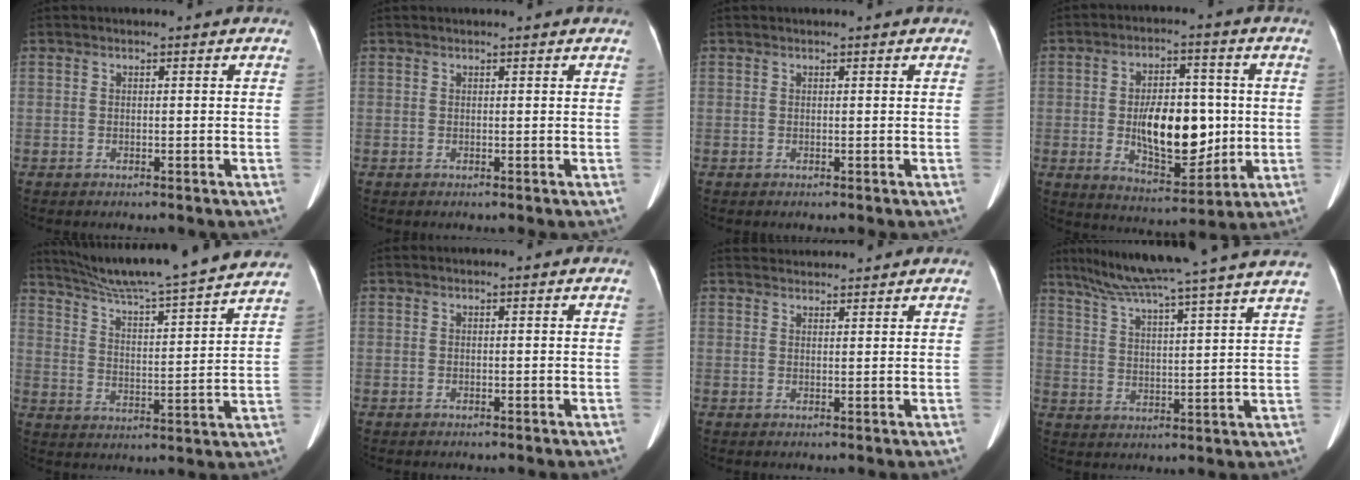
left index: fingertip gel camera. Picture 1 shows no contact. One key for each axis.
{"total": 2.9, "fx": 2.7, "fy": 0.3, "fz": 1.0, "tx": -0.011, "ty": 0.028, "tz": 0.030}
{"total": 2.0, "fx": 1.9, "fy": 0.1, "fz": 0.7, "tx": -0.009, "ty": 0.023, "tz": 0.021}
{"total": 12.5, "fx": -0.5, "fy": 6.0, "fz": 11.0, "tx": -0.187, "ty": -0.001, "tz": 0.002}
{"total": 23.5, "fx": 21.0, "fy": -0.6, "fz": 10.4, "tx": -0.176, "ty": -0.019, "tz": 0.298}
{"total": 0.0}
{"total": 4.8, "fx": 4.8, "fy": 0.3, "fz": 0.4, "tx": -0.011, "ty": 0.031, "tz": 0.072}
{"total": 23.2, "fx": 19.8, "fy": -1.4, "fz": 12.0, "tx": -0.203, "ty": -0.006, "tz": 0.273}